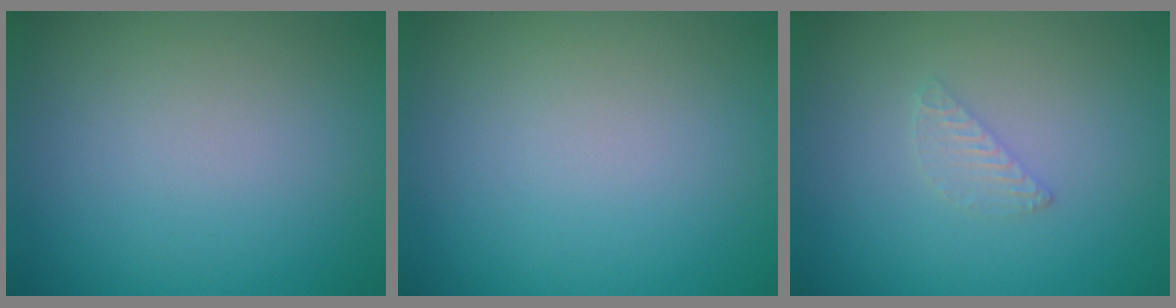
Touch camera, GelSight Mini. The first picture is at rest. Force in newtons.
{"total": 0.0}
{"total": 1.1, "press": 1.1, "slide": 0.1}